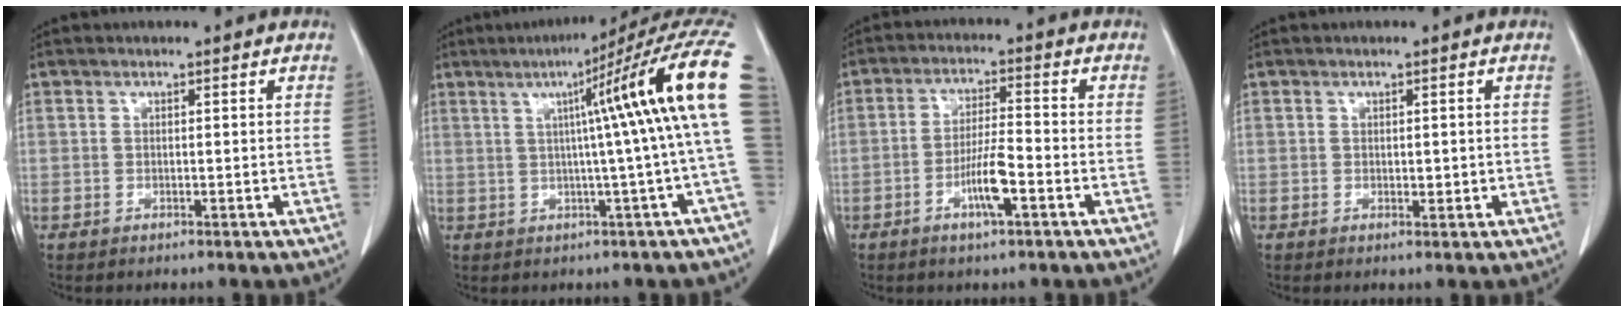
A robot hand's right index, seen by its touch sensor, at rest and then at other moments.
{"total": 14.0, "force": [2.8, -2.8, 13.4], "torque": [-0.159, 0.030, 0.032]}
{"total": 6.4, "force": [-2.7, 0.6, 5.8], "torque": [-0.112, -0.002, -0.050]}
{"total": 1.4, "force": [0.0, 0.8, 1.2], "torque": [-0.017, -0.003, 0.004]}